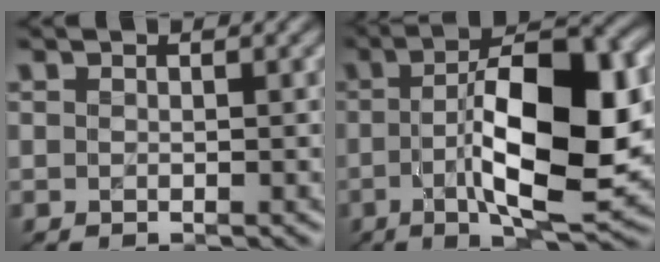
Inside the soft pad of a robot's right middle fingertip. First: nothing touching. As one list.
[{"total": 12.3, "force": [-1.0, 3.8, 11.7], "torque": [-0.180, 0.005, -0.018]}]